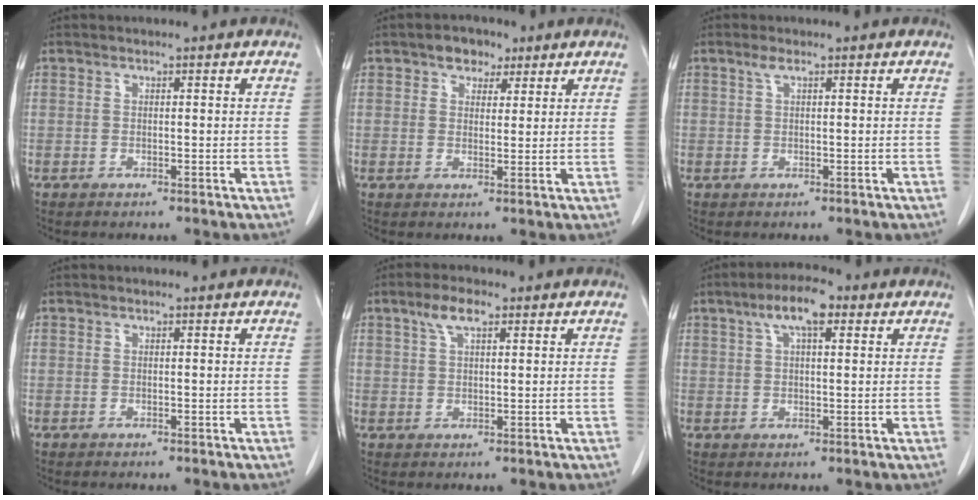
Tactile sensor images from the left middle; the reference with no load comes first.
{"total": 3.8, "force": [2.3, 2.5, 1.7], "torque": [-0.024, 0.010, 0.037]}
{"total": 1.1, "force": [0.6, 0.3, 0.8], "torque": [-0.019, 0.009, 0.011]}
{"total": 0.0}
{"total": 3.1, "force": [1.8, 0.9, 2.4], "torque": [-0.053, 0.010, 0.037]}
{"total": 6.3, "force": [3.2, 1.9, 5.1], "torque": [-0.097, 0.020, 0.052]}